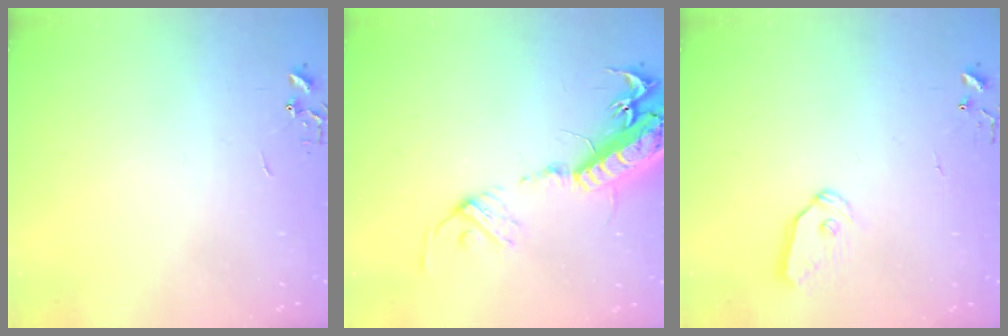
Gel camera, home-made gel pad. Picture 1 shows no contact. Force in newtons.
{"total": 20.6, "press": 20.2, "slide": 4.3}
{"total": 7.2, "press": 7.2, "slide": 0.4}